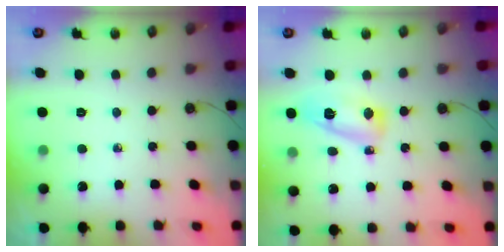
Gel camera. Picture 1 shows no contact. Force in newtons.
{"total": 8.9, "press": 8.9, "slide": 0.4}